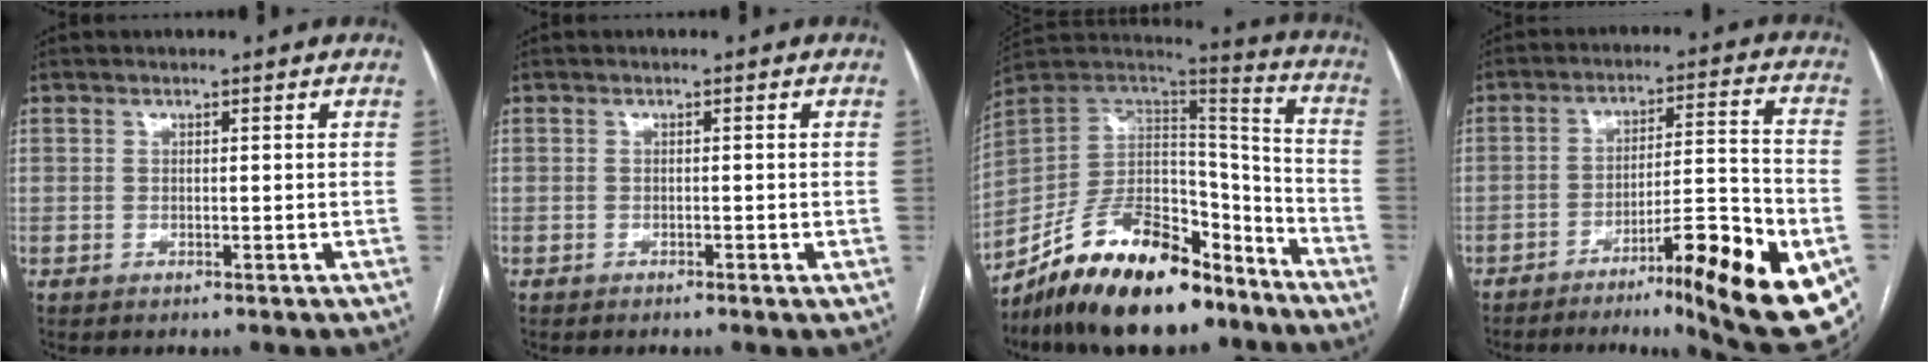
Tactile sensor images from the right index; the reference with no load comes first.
{"total": 0.7, "force": [-0.4, 0.0, 0.5], "torque": [-0.007, 0.000, -0.008]}
{"total": 21.9, "force": [-15.9, 8.3, 12.5], "torque": [-0.217, 0.025, -0.276]}
{"total": 20.8, "force": [-10.4, 2.4, 17.8], "torque": [-0.179, 0.011, -0.148]}